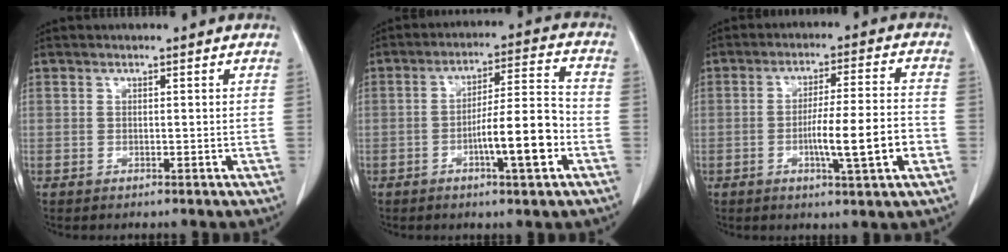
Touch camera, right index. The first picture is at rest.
{"total": 10.2, "force": [-3.6, 0.8, 9.5], "torque": [-0.154, 0.008, -0.057]}
{"total": 10.0, "force": [-2.8, 0.1, 9.6], "torque": [-0.157, -0.001, -0.047]}